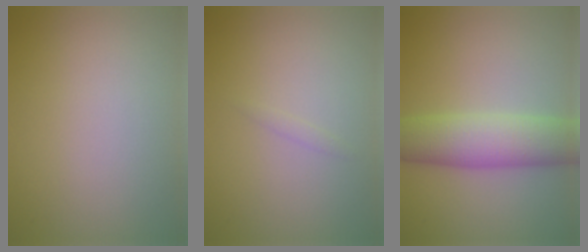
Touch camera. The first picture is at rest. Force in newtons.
{"total": 0.5, "press": 0.5, "slide": 0.0}
{"total": 7.0, "press": 7.0, "slide": 0.2}